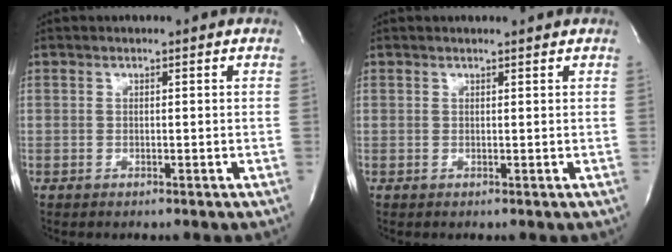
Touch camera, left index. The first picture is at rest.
{"total": 1.3, "force": [1.2, -0.2, 0.4], "torque": [-0.006, 0.001, 0.011]}